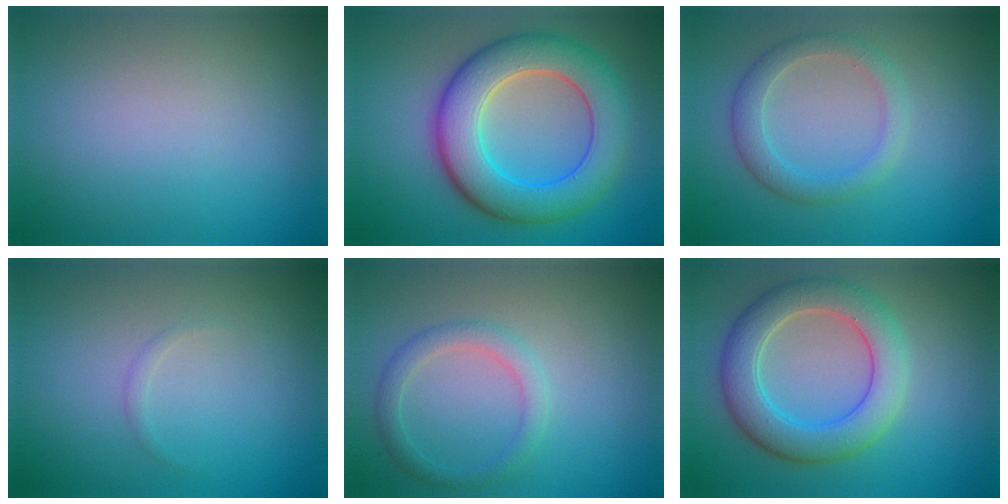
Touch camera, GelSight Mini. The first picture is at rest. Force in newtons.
{"total": 8.6, "press": 8.5, "slide": 0.5}
{"total": 2.9, "press": 2.9, "slide": 0.1}
{"total": 0.5, "press": 0.5, "slide": 0.0}
{"total": 2.2, "press": 2.2, "slide": 0.1}
{"total": 6.0, "press": 6.0, "slide": 0.4}